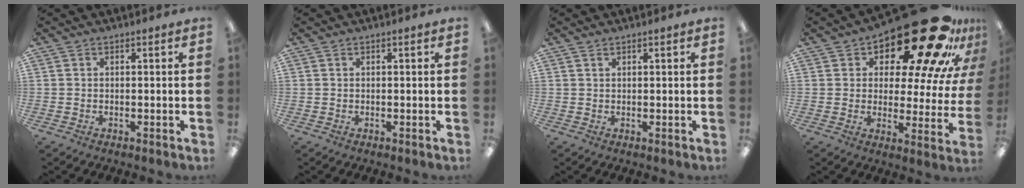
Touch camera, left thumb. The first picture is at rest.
{"total": 0.0}
{"total": 0.9, "force": [0.6, 0.4, 0.6], "torque": [-0.012, 0.003, 0.010]}
{"total": 25.4, "force": [17.2, 9.4, 16.2], "torque": [-0.211, -0.124, 0.285]}